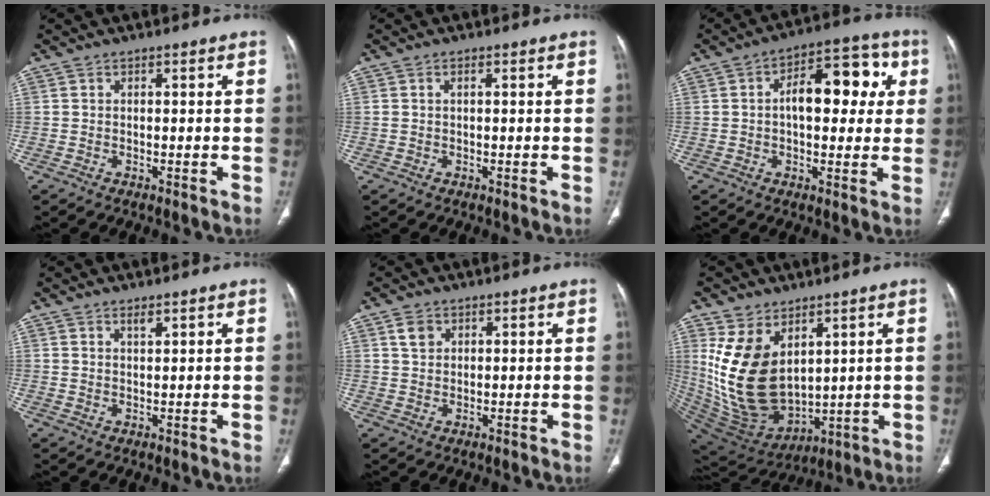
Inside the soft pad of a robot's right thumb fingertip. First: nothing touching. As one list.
[{"total": 0.7, "force": [0.2, 0.2, 0.6], "torque": [-0.017, 0.004, 0.004]}, {"total": 13.8, "force": [2.3, 7.4, 11.4], "torque": [-0.123, 0.029, 0.027]}, {"total": 1.3, "force": [1.1, 0.2, 0.7], "torque": [-0.006, -0.008, 0.021]}, {"total": 2.8, "force": [1.4, 2.0, 1.3], "torque": [-0.013, -0.002, 0.028]}, {"total": 17.8, "force": [5.1, 11.4, 12.8], "torque": [-0.220, -0.039, 0.131]}]